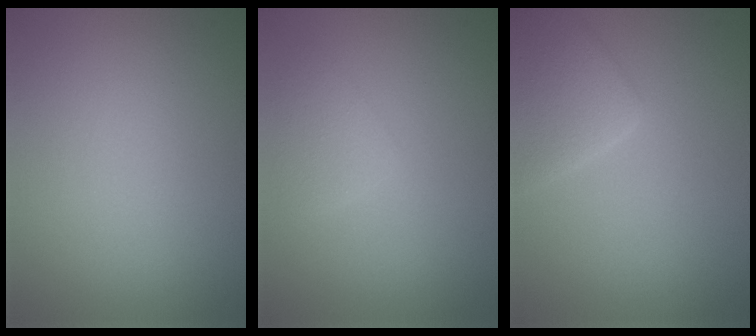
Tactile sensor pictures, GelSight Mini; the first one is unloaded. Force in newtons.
{"total": 1.6, "press": 1.6, "slide": 0.1}
{"total": 3.4, "press": 3.4, "slide": 0.1}